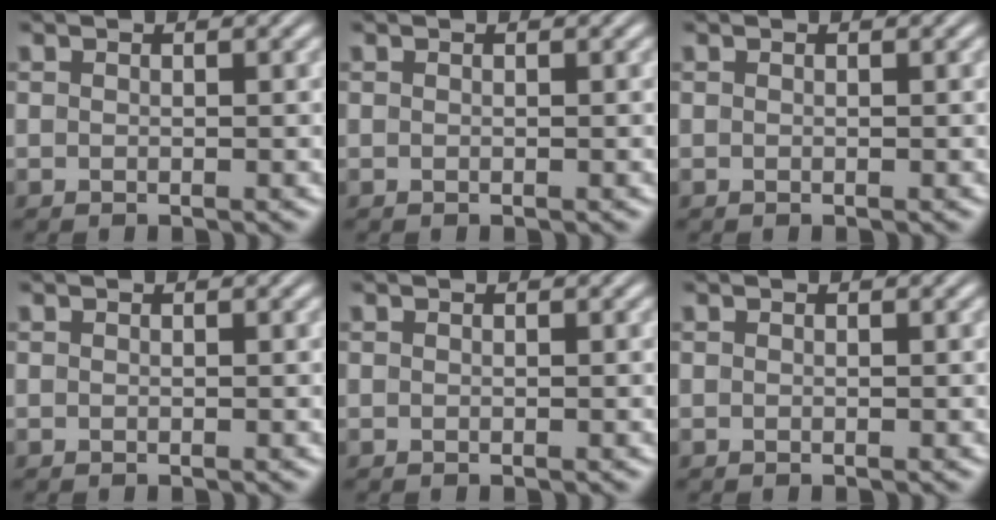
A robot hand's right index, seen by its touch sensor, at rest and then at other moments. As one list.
[{"total": 0.0}, {"total": 0.0}, {"total": 0.0}, {"total": 0.0}, {"total": 0.0}]